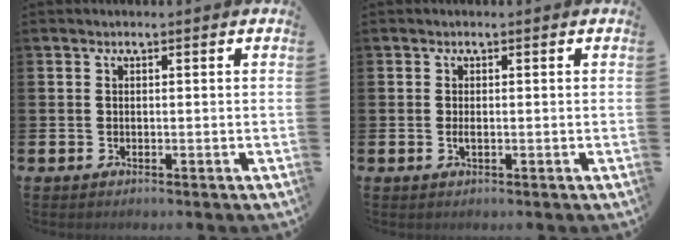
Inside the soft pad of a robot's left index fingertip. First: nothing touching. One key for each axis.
{"total": 0.8, "fx": -0.1, "fy": 0.3, "fz": 0.8, "tx": -0.021, "ty": 0.003, "tz": -0.001}